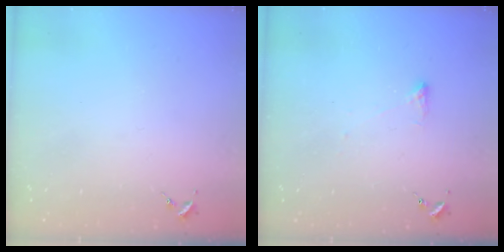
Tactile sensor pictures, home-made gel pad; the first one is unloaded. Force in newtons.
{"total": 3.1, "press": 3.1, "slide": 0.5}